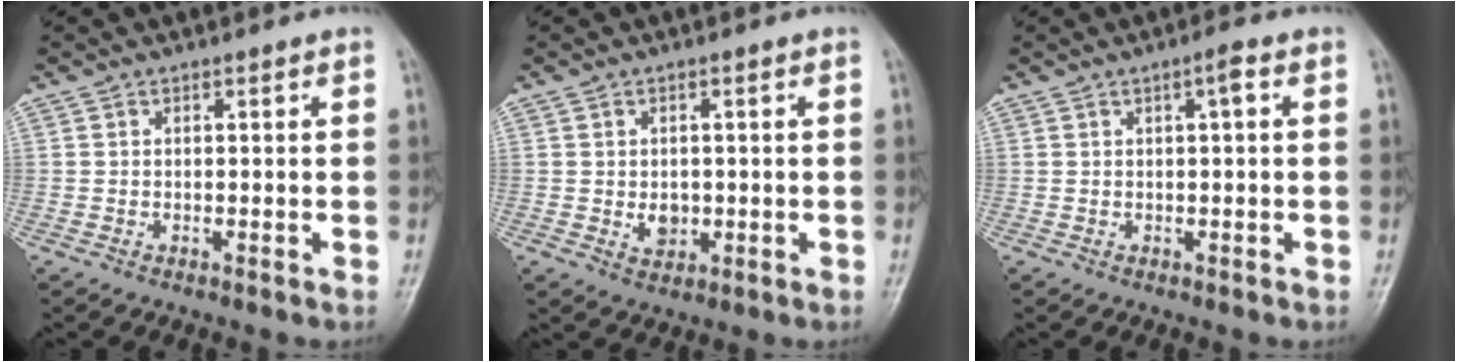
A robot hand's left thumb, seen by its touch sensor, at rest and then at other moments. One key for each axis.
{"total": 3.4, "fx": -0.3, "fy": 2.7, "fz": 2.2, "tx": -0.023, "ty": -0.002, "tz": 0.003}
{"total": 2.1, "fx": 0.6, "fy": 0.3, "fz": 2.0, "tx": -0.035, "ty": 0.004, "tz": 0.007}